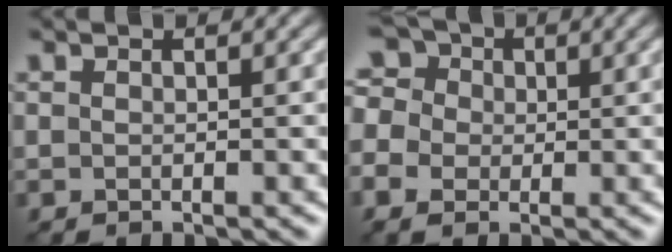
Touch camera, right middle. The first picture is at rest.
{"total": 7.6, "force": [0.2, 6.4, 4.1], "torque": [-0.099, 0.025, -0.032]}